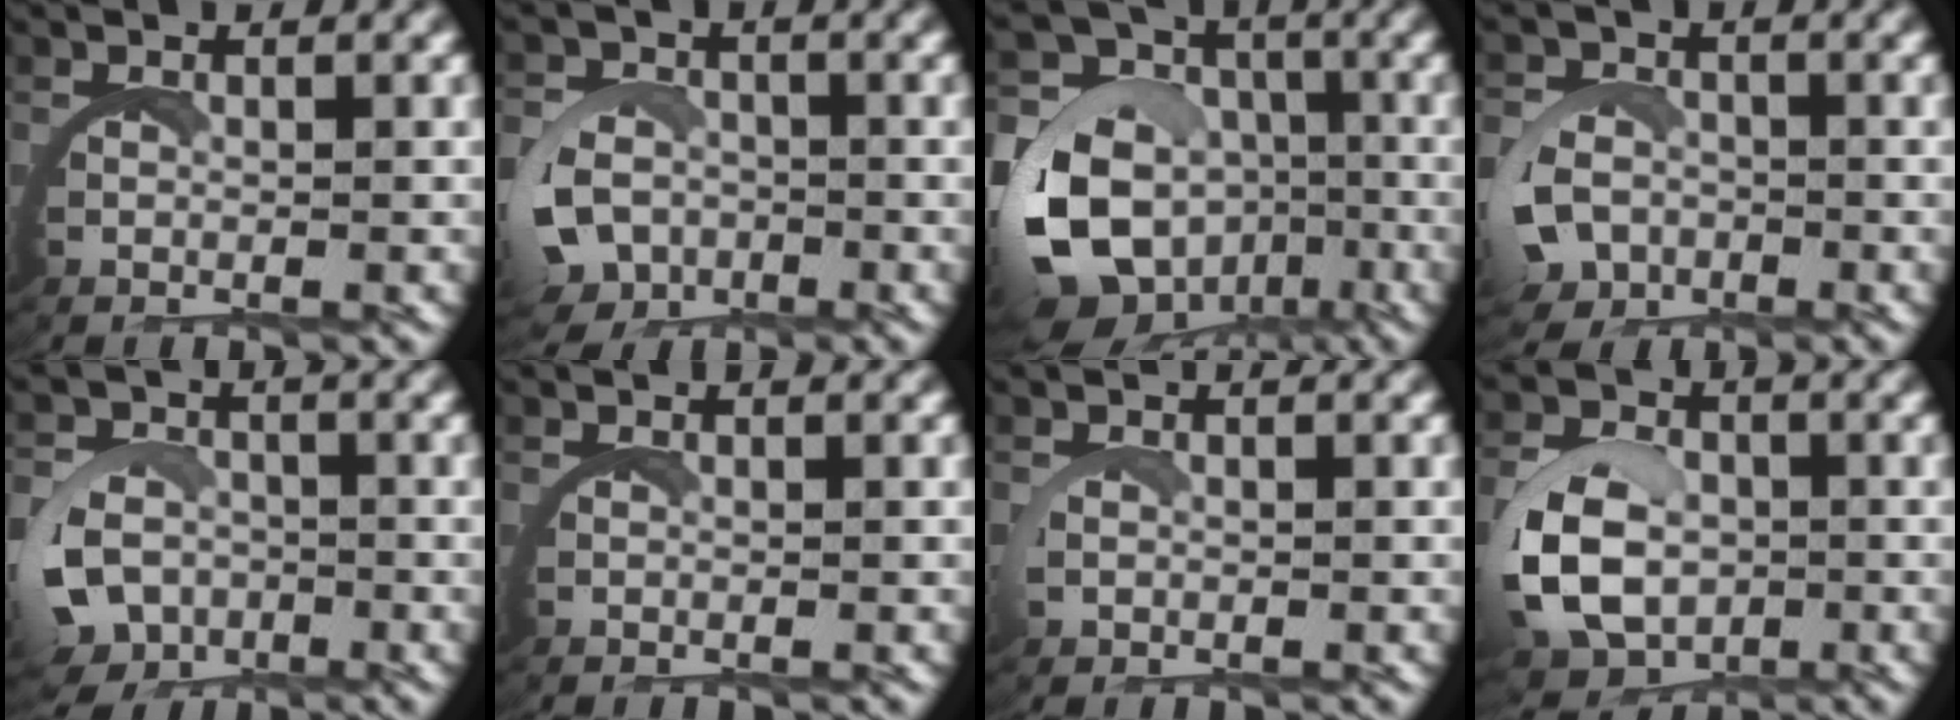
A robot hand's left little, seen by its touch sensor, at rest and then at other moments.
{"total": 5.2, "force": [-1.9, 4.4, 2.0], "torque": [-0.035, -0.025, -0.031]}
{"total": 11.6, "force": [-2.5, 9.7, 5.8], "torque": [-0.133, -0.054, -0.035]}
{"total": 4.2, "force": [-1.4, 3.6, 1.7], "torque": [-0.033, -0.021, -0.025]}
{"total": 6.1, "force": [-2.4, 5.2, 2.2], "torque": [-0.042, -0.031, -0.039]}
{"total": 0.0}
{"total": 0.7, "force": [0.6, 0.3, 0.4], "torque": [-0.026, -0.008, 0.012]}
{"total": 7.1, "force": [-1.0, 5.6, 4.3], "torque": [-0.112, -0.031, -0.007]}